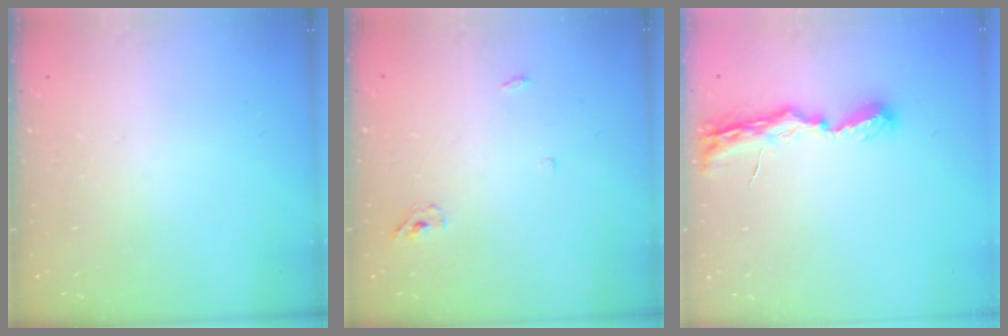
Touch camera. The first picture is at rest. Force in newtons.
{"total": 3.3, "press": 3.3, "slide": 0.7}
{"total": 7.5, "press": 7.5, "slide": 0.4}